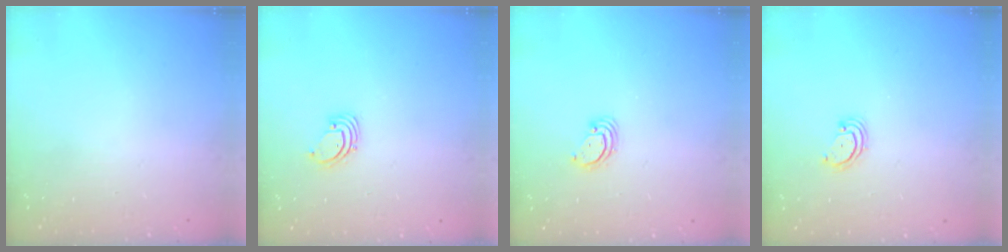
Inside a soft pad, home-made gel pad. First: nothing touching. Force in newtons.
{"total": 1.4, "press": 1.4, "slide": 0.1}
{"total": 2.9, "press": 2.9, "slide": 0.3}
{"total": 2.5, "press": 2.5, "slide": 0.3}